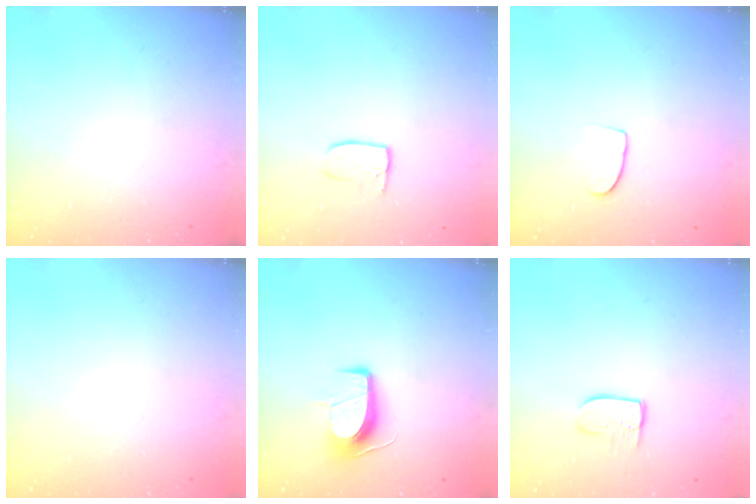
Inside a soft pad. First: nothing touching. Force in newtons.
{"total": 4.9, "press": 4.9, "slide": 0.3}
{"total": 6.8, "press": 6.8, "slide": 0.6}
{"total": 0.0}
{"total": 9.9, "press": 9.9, "slide": 0.2}
{"total": 6.8, "press": 6.7, "slide": 0.4}